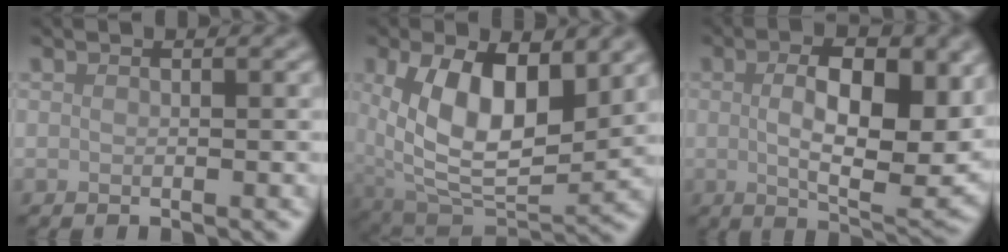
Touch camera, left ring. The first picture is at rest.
{"total": 10.8, "force": [2.4, 5.8, 8.8], "torque": [-0.160, -0.017, 0.045]}
{"total": 10.2, "force": [1.1, 4.3, 9.1], "torque": [-0.134, -0.005, 0.022]}